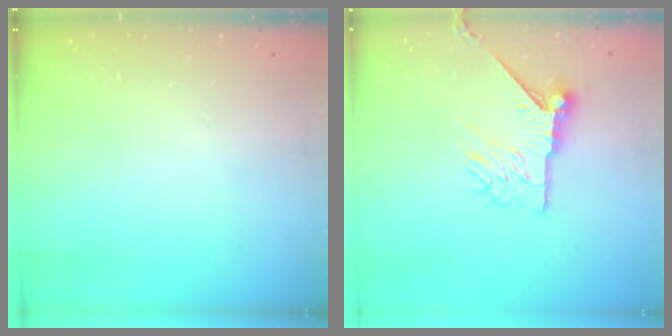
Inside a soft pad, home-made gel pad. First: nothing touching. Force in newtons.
{"total": 10.2, "press": 10.2, "slide": 0.5}